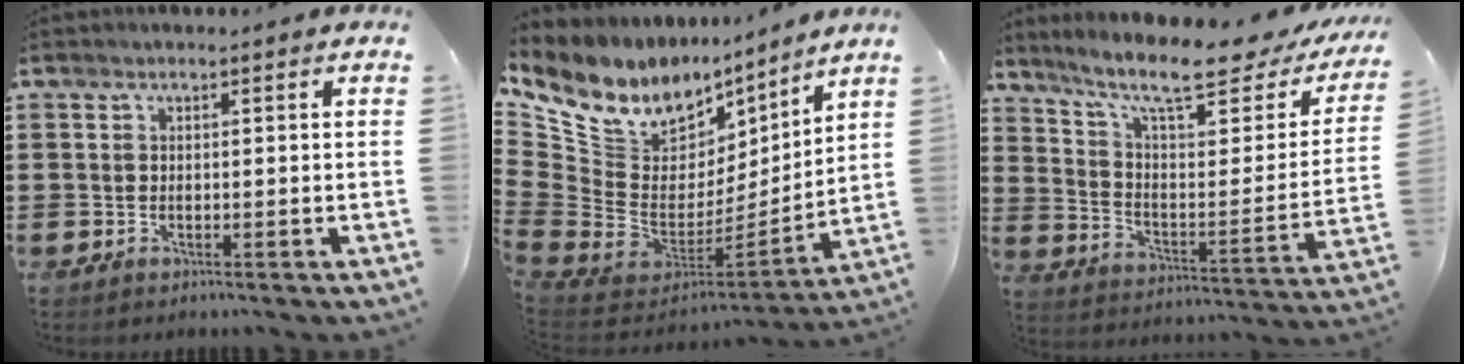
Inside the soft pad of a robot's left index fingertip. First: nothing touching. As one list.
[{"total": 10.5, "force": [6.6, 7.2, 3.9], "torque": [-0.117, -0.067, 0.115]}, {"total": 11.8, "force": [8.6, 2.2, 7.8], "torque": [-0.156, -0.050, 0.140]}]